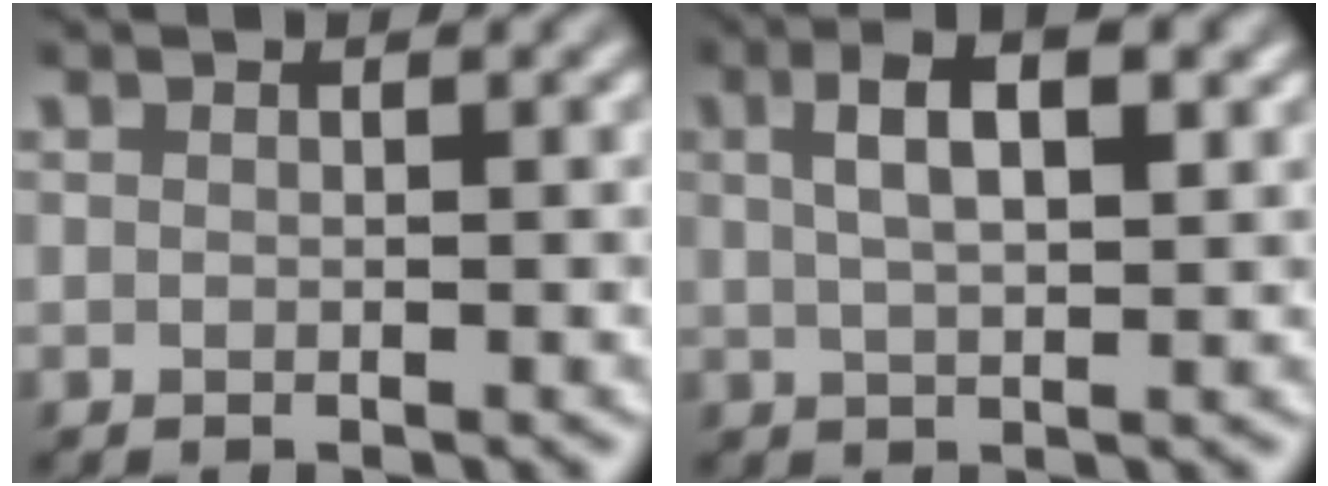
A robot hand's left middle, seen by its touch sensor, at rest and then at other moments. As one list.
[{"total": 4.9, "force": [1.9, 1.8, 4.2], "torque": [-0.068, 0.012, 0.026]}]